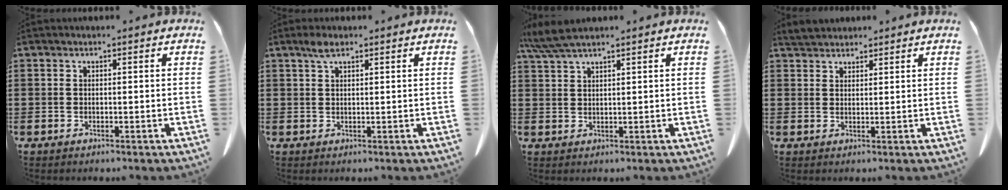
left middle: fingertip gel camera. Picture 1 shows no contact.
{"total": 2.2, "force": [1.4, 0.7, 1.6], "torque": [-0.036, 0.002, 0.026]}
{"total": 4.4, "force": [3.5, 0.3, 2.6], "torque": [-0.060, -0.005, 0.068]}
{"total": 2.5, "force": [2.4, 0.4, 0.1], "torque": [-0.010, -0.001, 0.049]}